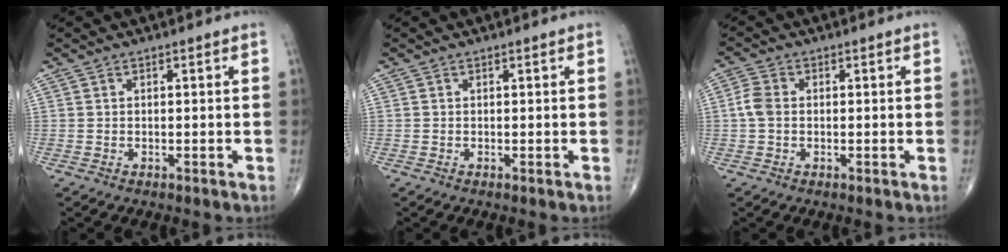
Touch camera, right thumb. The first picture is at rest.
{"total": 0.0}
{"total": 3.4, "force": [-0.1, 2.5, 2.4], "torque": [-0.055, 0.008, -0.010]}